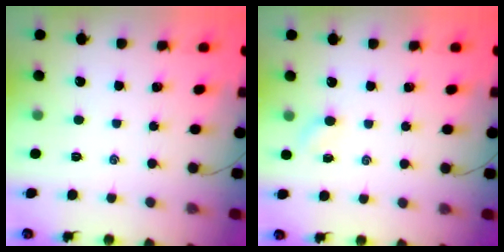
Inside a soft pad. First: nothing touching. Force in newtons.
{"total": 2.4, "press": 2.3, "slide": 0.8}